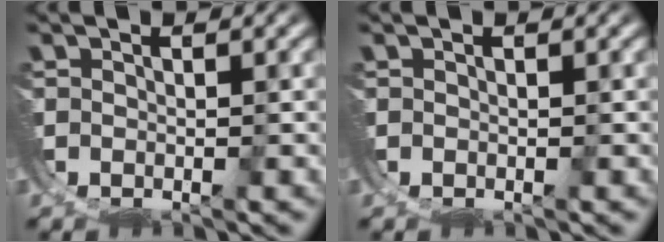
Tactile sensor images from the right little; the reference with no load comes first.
{"total": 0.0}